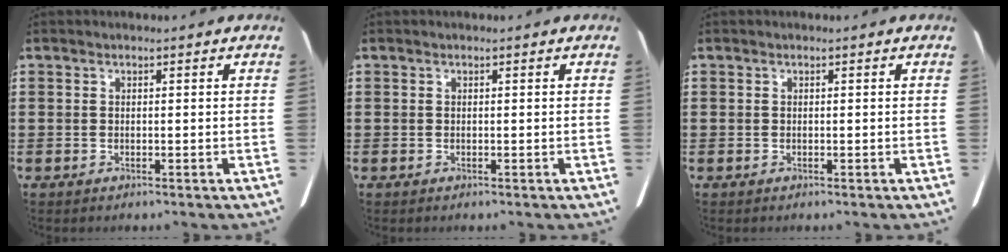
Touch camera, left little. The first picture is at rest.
{"total": 0.0}
{"total": 0.0}